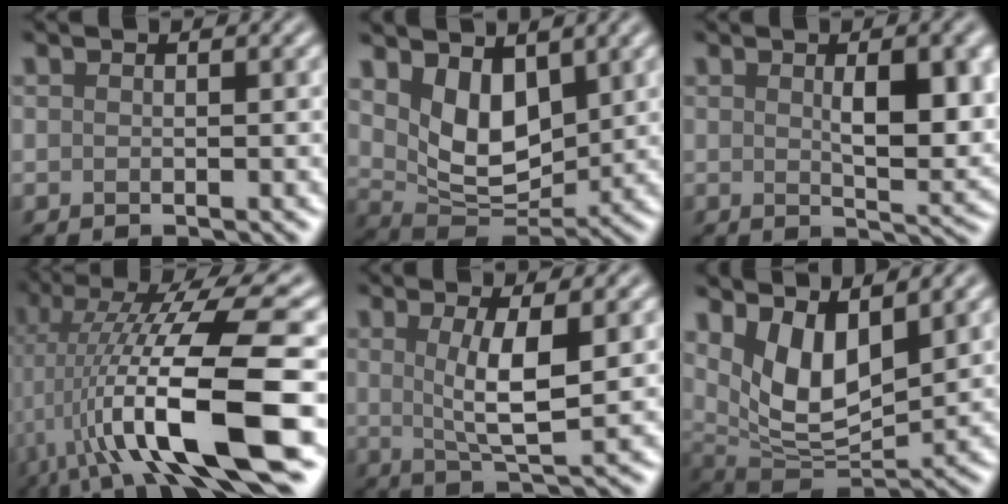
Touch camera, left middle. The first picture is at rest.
{"total": 5.7, "force": [2.3, 3.4, 3.9], "torque": [-0.077, -0.009, 0.047]}
{"total": 5.7, "force": [1.0, 1.8, 5.3], "torque": [-0.075, 0.002, 0.027]}
{"total": 13.7, "force": [-2.5, 3.2, 13.1], "torque": [-0.220, 0.012, -0.029]}
{"total": 4.9, "force": [0.9, 1.0, 4.7], "torque": [-0.086, 0.001, 0.025]}
{"total": 7.1, "force": [2.9, 3.4, 5.5], "torque": [-0.111, -0.011, 0.063]}